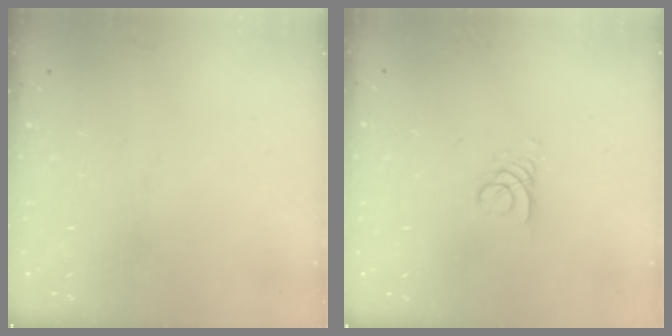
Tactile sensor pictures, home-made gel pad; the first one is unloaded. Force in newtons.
{"total": 2.6, "press": 2.6, "slide": 0.2}